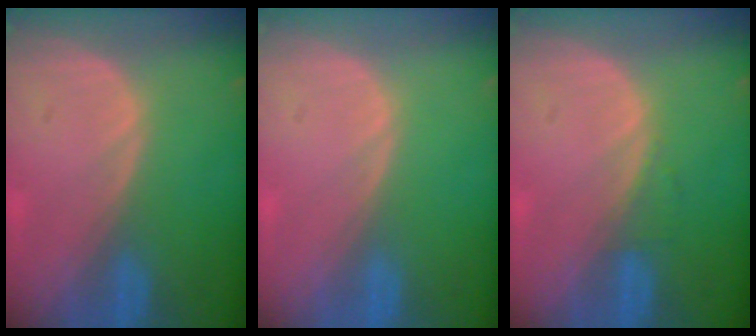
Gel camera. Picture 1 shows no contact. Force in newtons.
{"total": 0.0}
{"total": 0.7, "press": 0.7, "slide": 0.1}